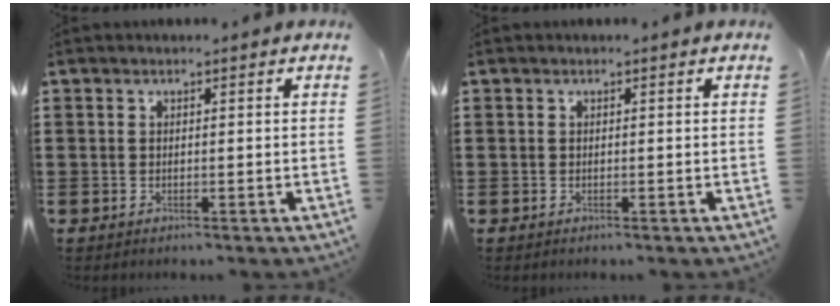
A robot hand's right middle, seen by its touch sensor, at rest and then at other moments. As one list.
[{"total": 0.0}]